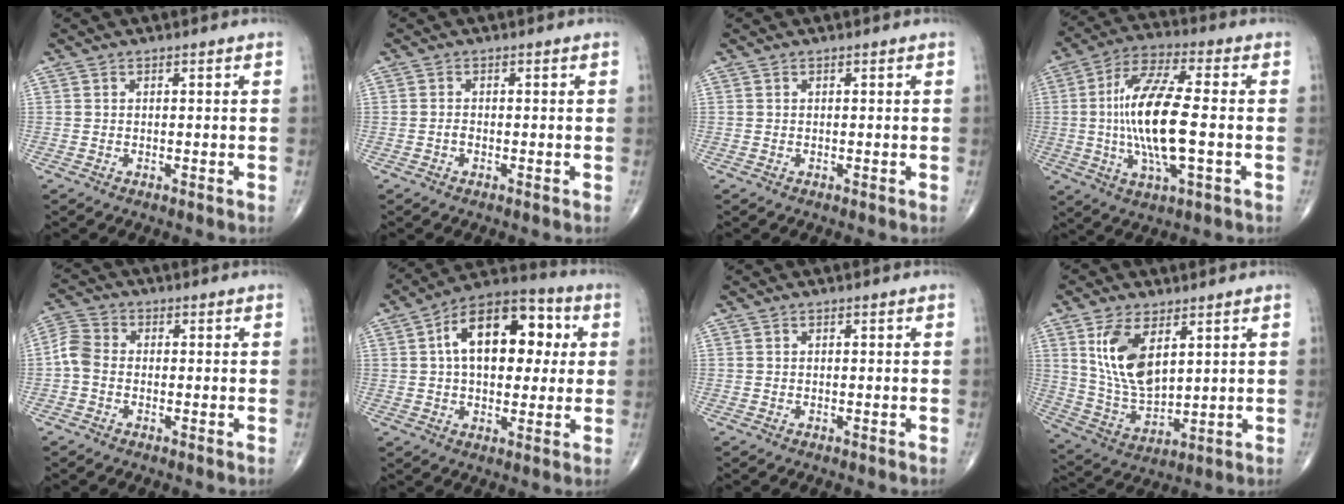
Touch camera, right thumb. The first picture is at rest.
{"total": 0.8, "force": [-0.4, 0.5, 0.6], "torque": [-0.009, 0.004, -0.008]}
{"total": 0.0}
{"total": 16.8, "force": [-1.1, 5.2, 15.9], "torque": [-0.316, 0.012, -0.021]}
{"total": 4.7, "force": [-0.8, 3.5, 3.0], "torque": [-0.061, 0.012, -0.030]}
{"total": 18.3, "force": [3.7, 10.6, 14.5], "torque": [-0.186, 0.024, 0.049]}
{"total": 0.0}
{"total": 12.6, "force": [4.8, 6.4, 9.7], "torque": [-0.180, -0.023, 0.108]}